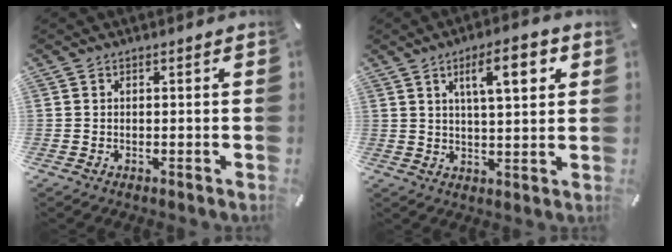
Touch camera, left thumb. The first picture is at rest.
{"total": 10.6, "force": [4.6, 3.3, 8.9], "torque": [-0.141, -0.007, 0.071]}